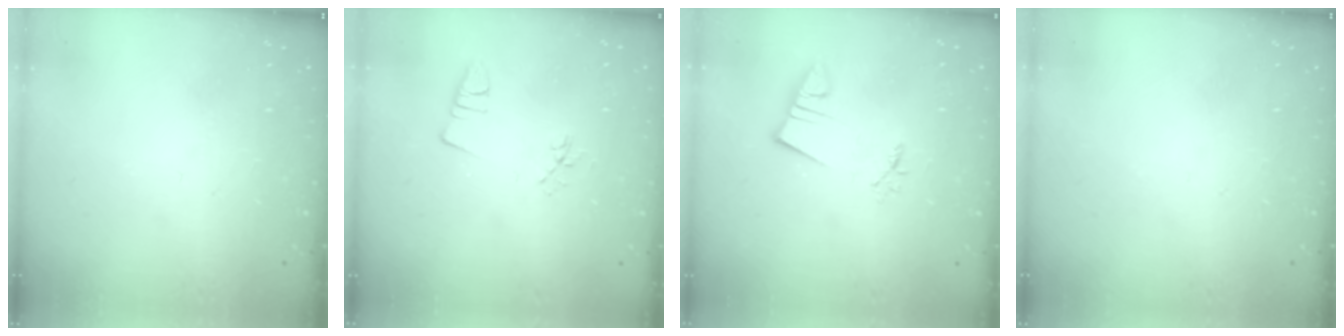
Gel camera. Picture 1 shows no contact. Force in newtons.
{"total": 3.0, "press": 2.7, "slide": 1.4}
{"total": 2.7, "press": 2.7, "slide": 0.4}
{"total": 0.0}